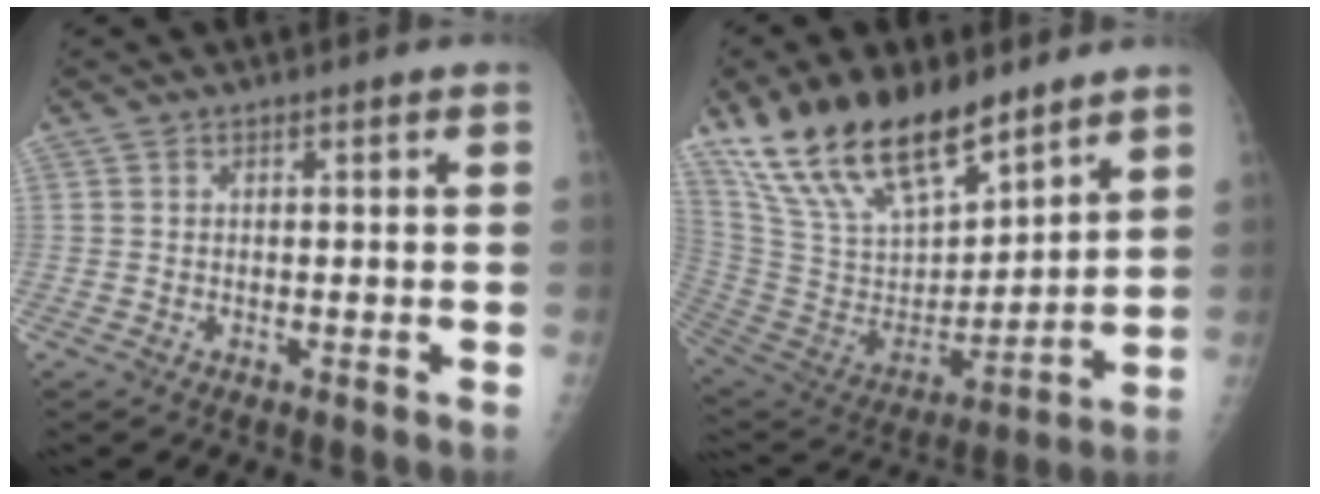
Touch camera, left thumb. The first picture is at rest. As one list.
[{"total": 22.9, "force": [16.3, 10.0, 12.6], "torque": [-0.200, -0.059, 0.311]}]